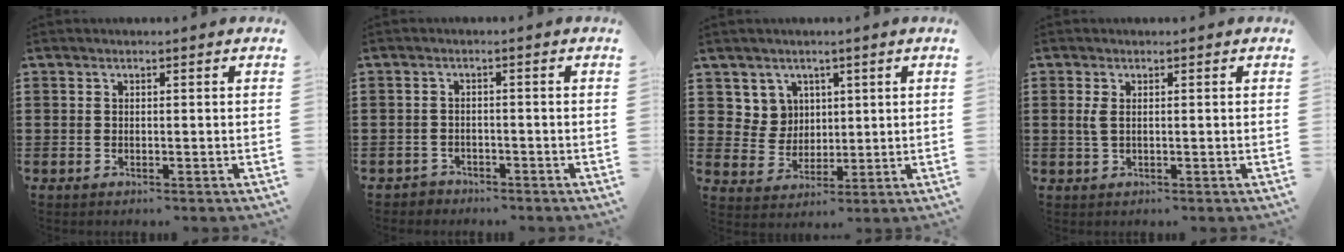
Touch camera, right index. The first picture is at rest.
{"total": 1.6, "force": [-1.5, 0.5, -0.1], "torque": [-0.005, 0.002, -0.035]}
{"total": 5.3, "force": [2.3, 4.7, 1.0], "torque": [-0.036, 0.008, 0.042]}
{"total": 1.8, "force": [0.4, 0.6, 1.7], "torque": [-0.042, 0.000, 0.004]}